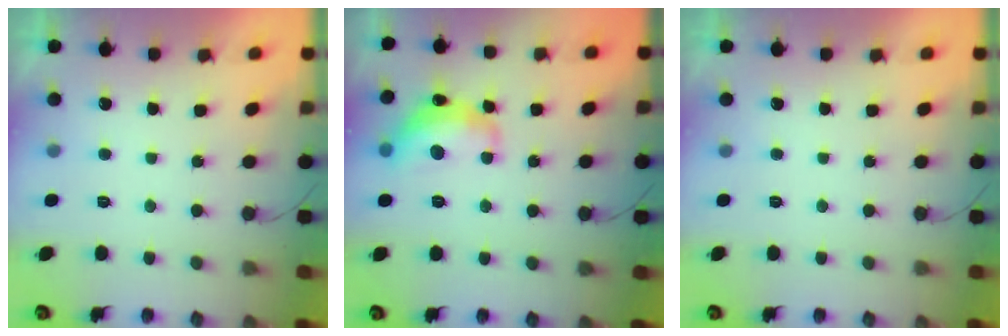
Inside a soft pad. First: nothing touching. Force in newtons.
{"total": 14.9, "press": 14.8, "slide": 0.9}
{"total": 0.0}